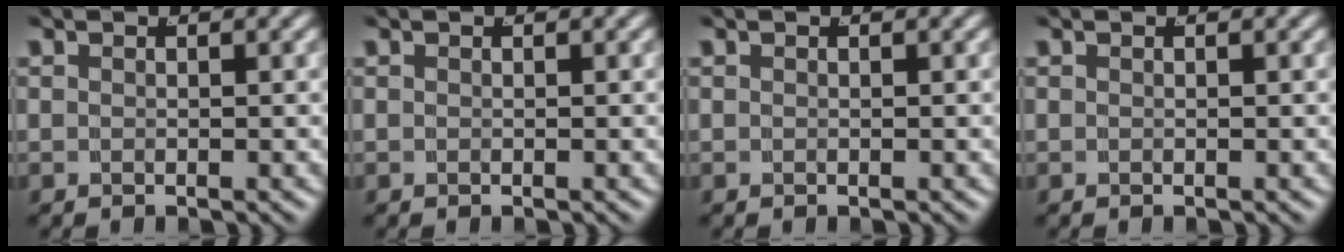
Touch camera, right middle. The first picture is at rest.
{"total": 0.0}
{"total": 0.0}
{"total": 0.0}